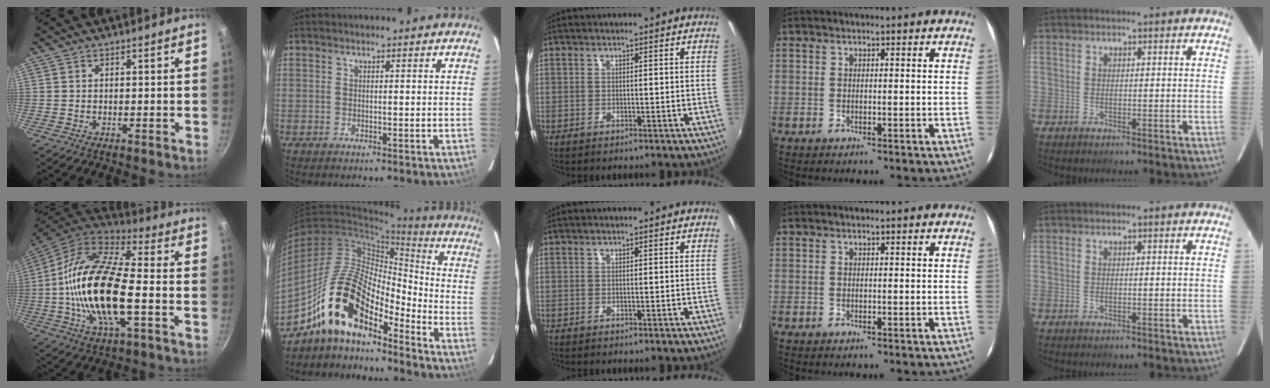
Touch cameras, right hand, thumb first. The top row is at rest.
{"thumb": {"total": 22.1, "force": [-2.8, 8.8, 20.0], "torque": [-0.384, 0.025, -0.072]}, "index": {"total": 17.0, "force": [-12.2, 5.9, 10.2], "torque": [-0.194, 0.007, -0.241]}}